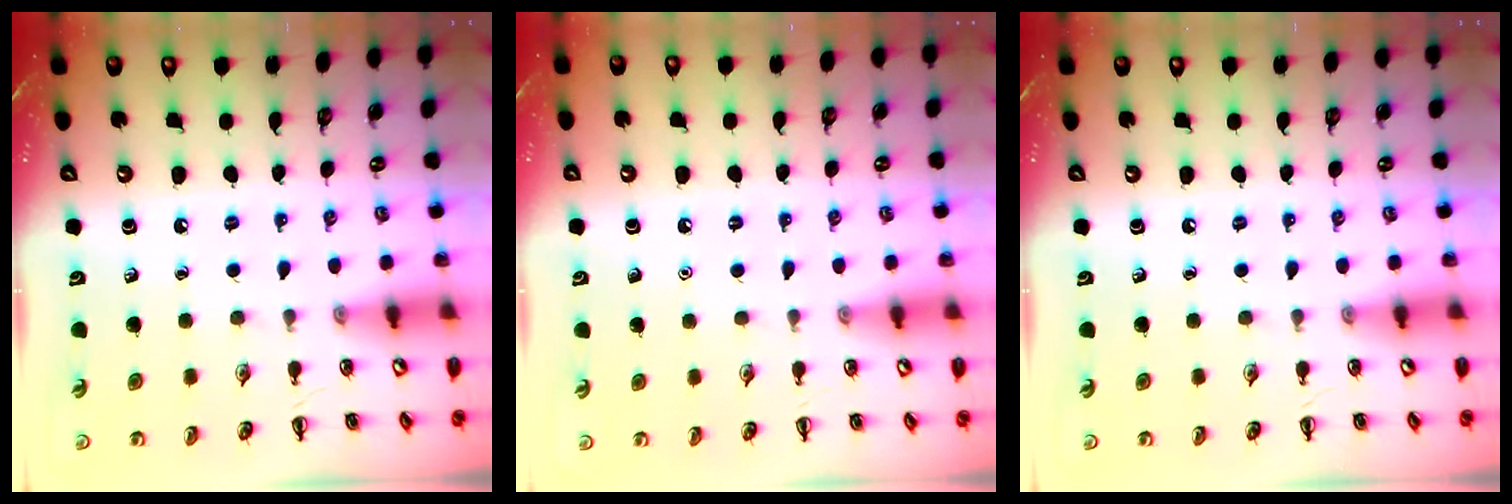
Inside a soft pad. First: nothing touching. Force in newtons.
{"total": 1.5, "press": 1.5, "slide": 0.1}
{"total": 0.0}